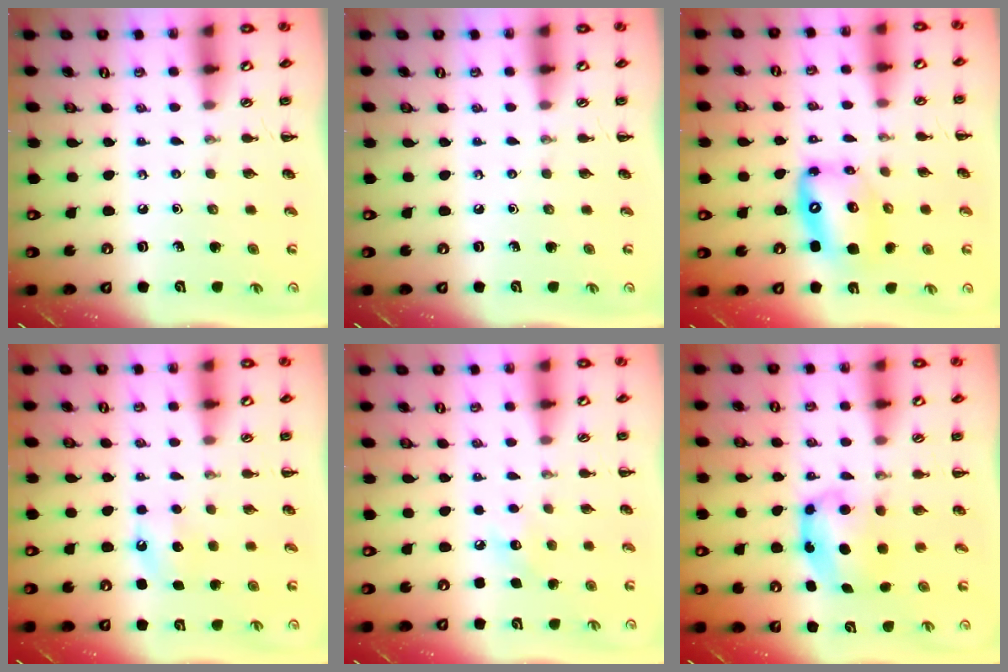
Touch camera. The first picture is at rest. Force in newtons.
{"total": 0.0}
{"total": 12.4, "press": 12.0, "slide": 3.2}
{"total": 6.8, "press": 6.6, "slide": 1.8}
{"total": 6.7, "press": 6.5, "slide": 1.7}
{"total": 6.1, "press": 6.1, "slide": 0.9}